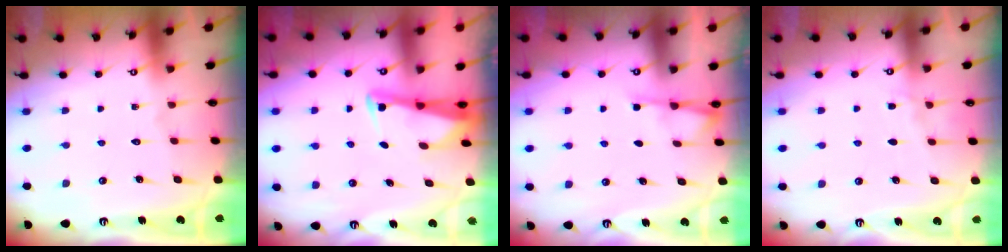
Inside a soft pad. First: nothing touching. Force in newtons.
{"total": 2.7, "press": 2.7, "slide": 0.3}
{"total": 2.4, "press": 2.4, "slide": 0.5}
{"total": 4.1, "press": 4.1, "slide": 0.5}